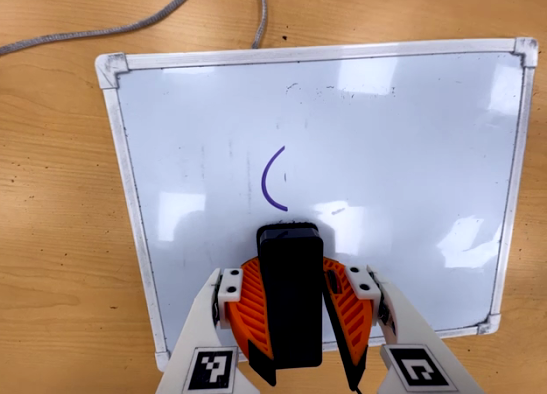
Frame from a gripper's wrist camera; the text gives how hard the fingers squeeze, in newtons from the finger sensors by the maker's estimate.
{"total": 9.6, "left": 9.7, "right": 9.5}